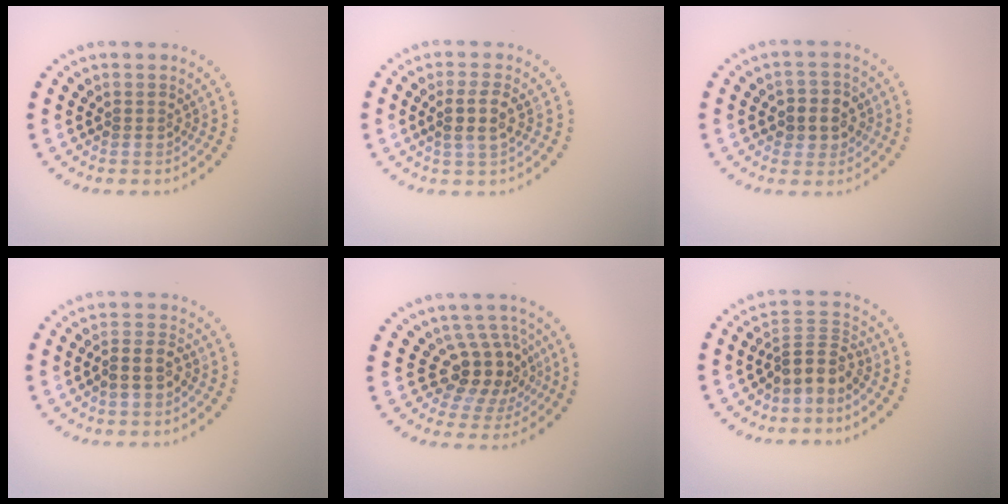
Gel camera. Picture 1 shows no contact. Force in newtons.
{"total": 2.3, "press": 2.0, "slide": 1.0}
{"total": 3.0, "press": 2.8, "slide": 0.9}
{"total": 2.3, "press": 2.1, "slide": 1.0}
{"total": 4.4, "press": 3.7, "slide": 2.3}
{"total": 3.2, "press": 2.3, "slide": 2.1}